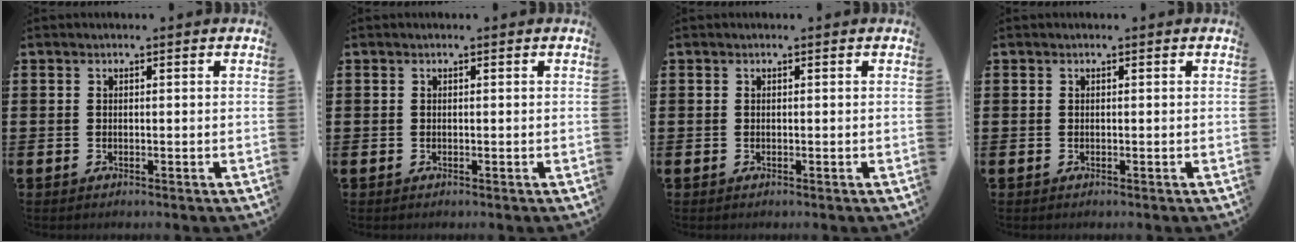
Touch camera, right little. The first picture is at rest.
{"total": 0.0}
{"total": 0.0}
{"total": 0.0}